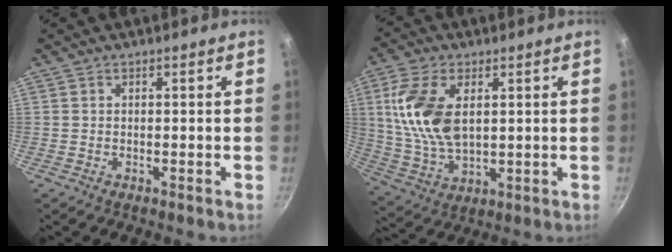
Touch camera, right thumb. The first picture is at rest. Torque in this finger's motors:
{"motor_torque": [-1.08, 1.69, 1.38, 0.44, 0.39]}